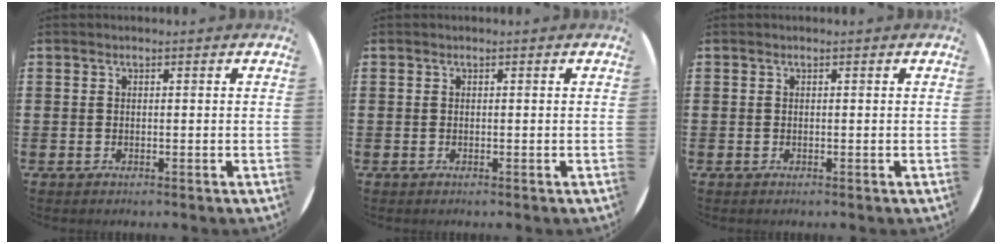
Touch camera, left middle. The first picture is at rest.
{"total": 0.0}
{"total": 0.0}